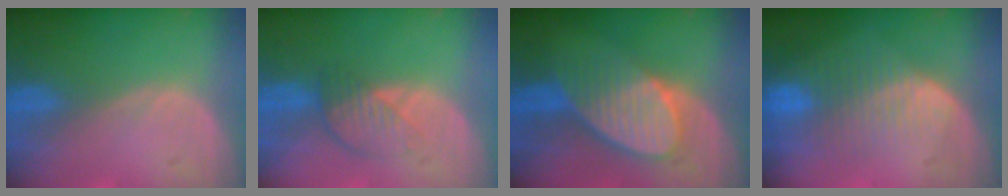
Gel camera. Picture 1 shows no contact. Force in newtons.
{"total": 4.4, "press": 3.9, "slide": 2.0}
{"total": 8.1, "press": 7.6, "slide": 2.8}
{"total": 8.6, "press": 7.4, "slide": 4.4}